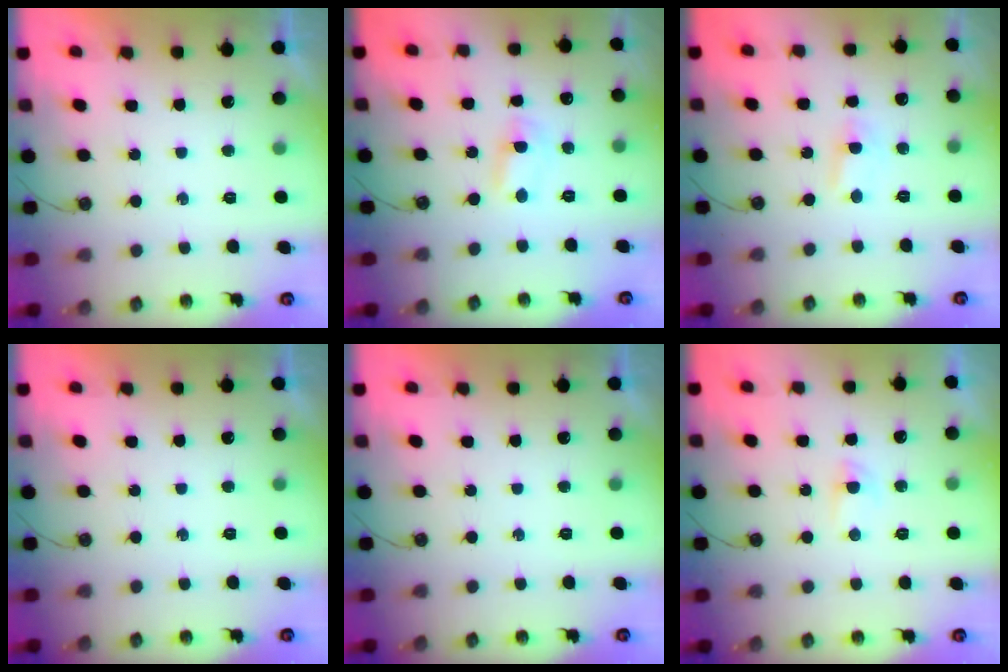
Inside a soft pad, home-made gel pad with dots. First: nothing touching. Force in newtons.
{"total": 1.7, "press": 1.7, "slide": 0.1}
{"total": 4.8, "press": 1.8, "slide": 4.5}
{"total": 0.0}
{"total": 0.0}
{"total": 2.2, "press": 2.2, "slide": 0.4}